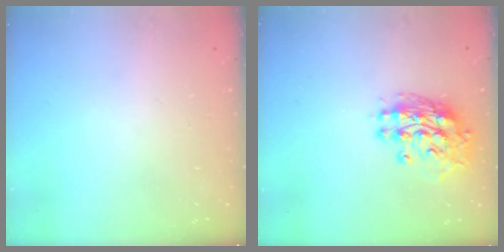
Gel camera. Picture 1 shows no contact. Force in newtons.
{"total": 12.7, "press": 12.6, "slide": 1.1}